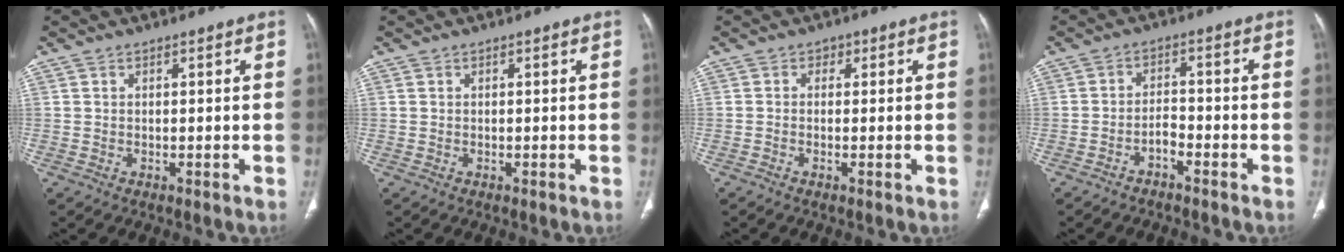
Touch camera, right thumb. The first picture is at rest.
{"total": 0.0}
{"total": 1.1, "force": [0.0, 0.9, 0.5], "torque": [0.002, 0.003, -0.009]}
{"total": 3.1, "force": [-2.2, 1.2, 1.7], "torque": [-0.028, 0.027, -0.042]}